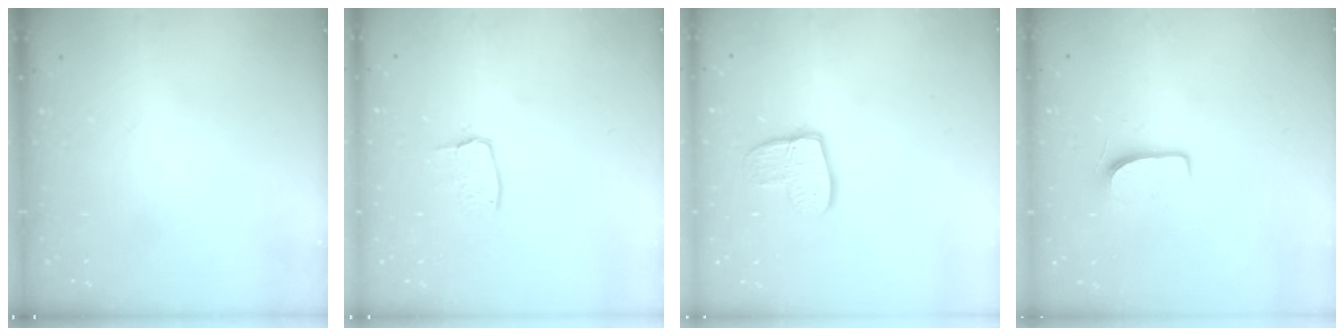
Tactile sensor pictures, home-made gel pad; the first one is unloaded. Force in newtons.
{"total": 3.0, "press": 3.0, "slide": 0.2}
{"total": 10.9, "press": 10.8, "slide": 0.9}
{"total": 6.7, "press": 6.7, "slide": 0.5}